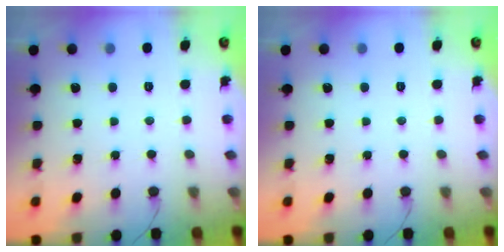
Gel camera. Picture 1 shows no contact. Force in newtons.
{"total": 0.0}